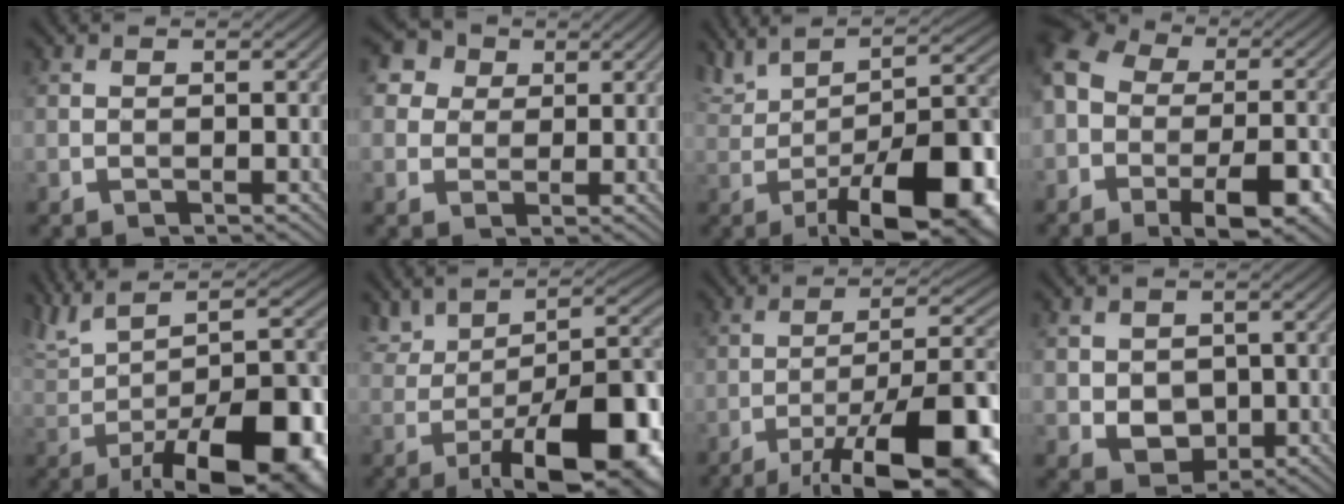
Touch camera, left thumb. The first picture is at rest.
{"total": 4.8, "force": [2.0, 4.0, 1.7], "torque": [-0.061, 0.004, 0.035]}
{"total": 16.2, "force": [-2.6, 6.2, 14.7], "torque": [-0.210, -0.001, -0.025]}
{"total": 14.4, "force": [-5.5, 9.2, 9.6], "torque": [-0.178, -0.023, -0.084]}
{"total": 17.8, "force": [-1.2, 7.5, 16.0], "torque": [-0.241, 0.001, 0.002]}
{"total": 15.3, "force": [-4.0, 6.3, 13.3], "torque": [-0.191, -0.001, -0.059]}
{"total": 16.8, "force": [-9.0, 5.1, 13.3], "torque": [-0.181, 0.010, -0.137]}
{"total": 4.2, "force": [-0.4, 3.5, 2.4], "torque": [-0.056, -0.012, -0.004]}